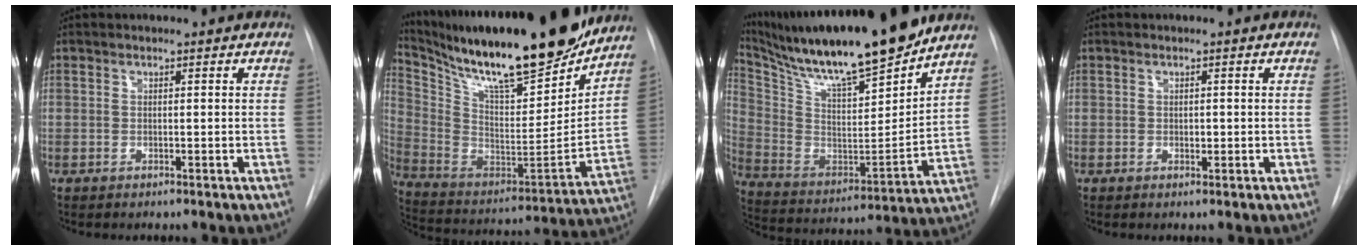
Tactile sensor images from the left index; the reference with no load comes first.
{"total": 28.0, "force": [23.0, 4.0, 15.4], "torque": [-0.281, -0.035, 0.364]}
{"total": 24.2, "force": [20.3, 1.6, 13.0], "torque": [-0.248, -0.023, 0.343]}
{"total": 0.8, "force": [-0.1, 0.6, 0.6], "torque": [-0.007, 0.000, -0.001]}